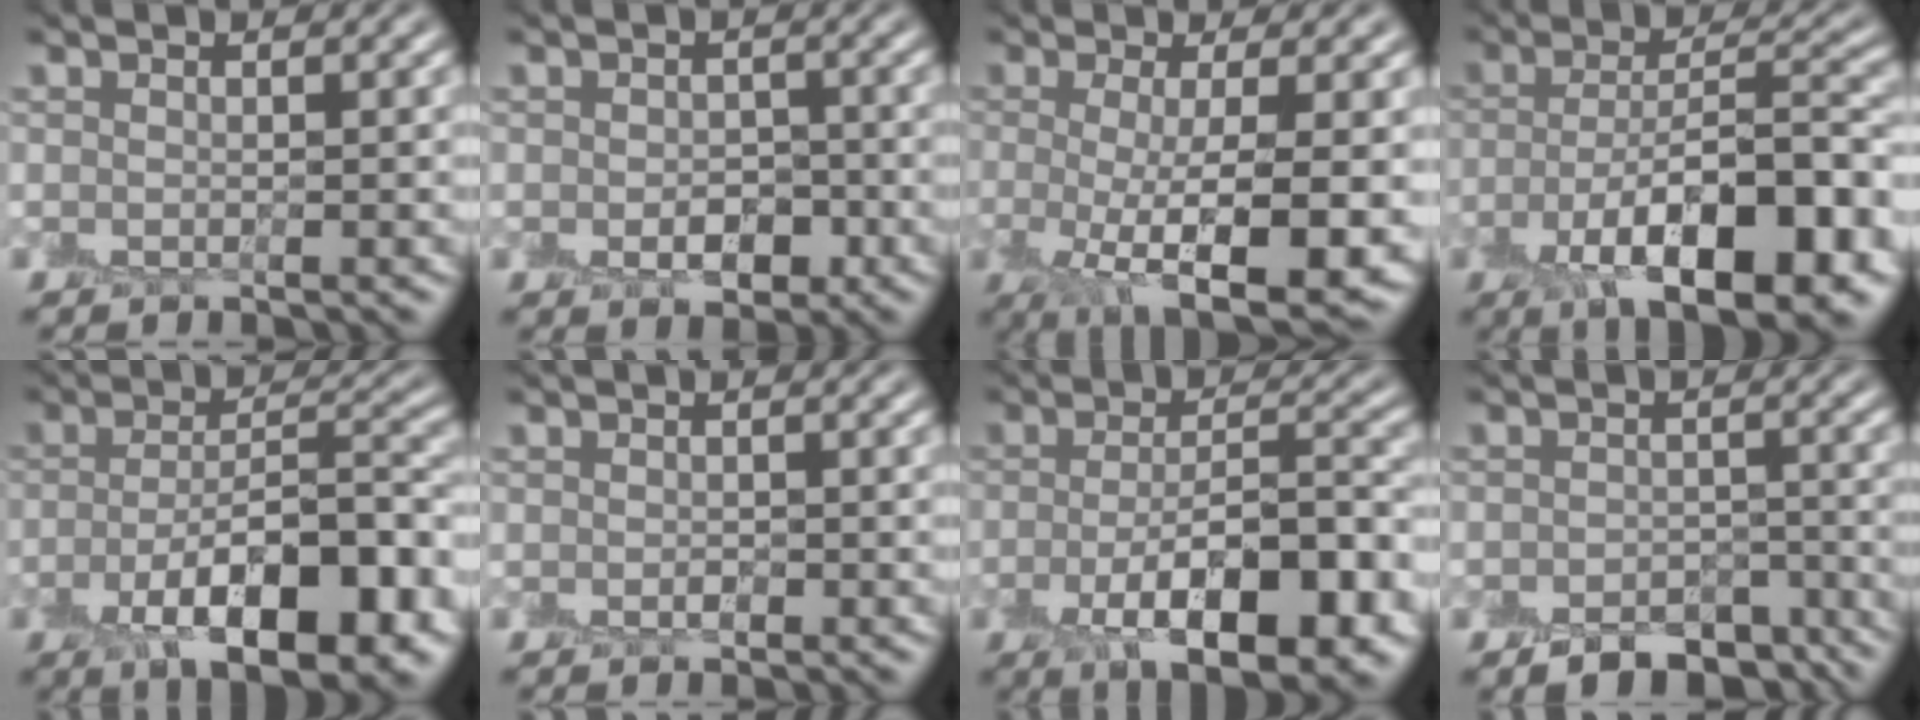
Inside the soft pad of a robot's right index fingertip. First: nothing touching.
{"total": 2.8, "force": [-0.8, 2.0, 1.9], "torque": [-0.026, -0.011, -0.013]}
{"total": 8.7, "force": [-1.7, 2.3, 8.2], "torque": [-0.126, -0.022, -0.023]}
{"total": 12.1, "force": [-5.4, 4.6, 9.8], "torque": [-0.157, -0.008, -0.083]}
{"total": 10.9, "force": [-4.8, 4.2, 8.8], "torque": [-0.137, -0.003, -0.075]}
{"total": 0.7, "force": [-0.3, 0.5, 0.4], "torque": [-0.006, -0.006, -0.006]}
{"total": 9.6, "force": [-4.0, 3.5, 8.0], "torque": [-0.128, -0.003, -0.062]}
{"total": 5.3, "force": [-4.1, 2.7, 2.1], "torque": [-0.021, -0.019, -0.058]}